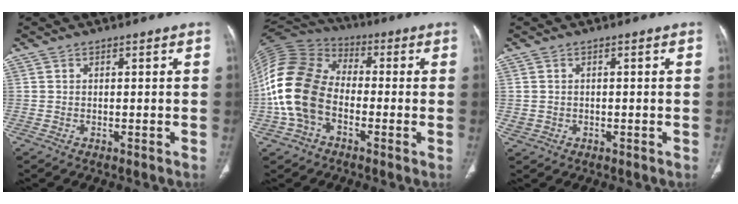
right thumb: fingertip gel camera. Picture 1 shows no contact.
{"total": 17.1, "force": [-3.5, 11.8, 11.9], "torque": [-0.249, 0.038, -0.074]}
{"total": 1.5, "force": [-0.1, 1.4, 0.4], "torque": [-0.008, 0.005, 0.005]}